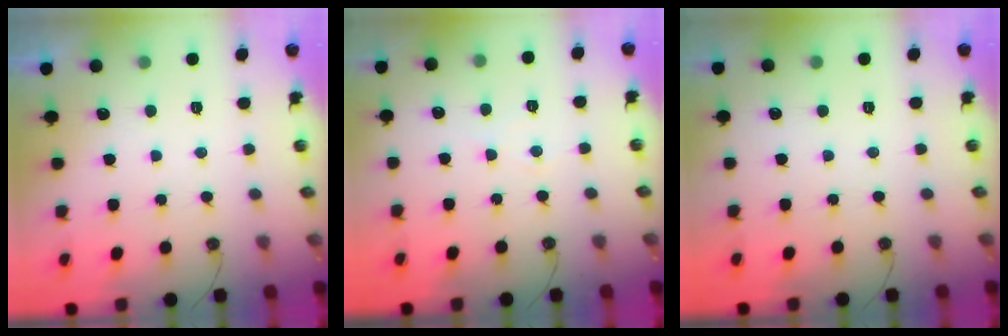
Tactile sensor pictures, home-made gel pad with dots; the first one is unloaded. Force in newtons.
{"total": 4.1, "press": 4.0, "slide": 0.6}
{"total": 0.0}